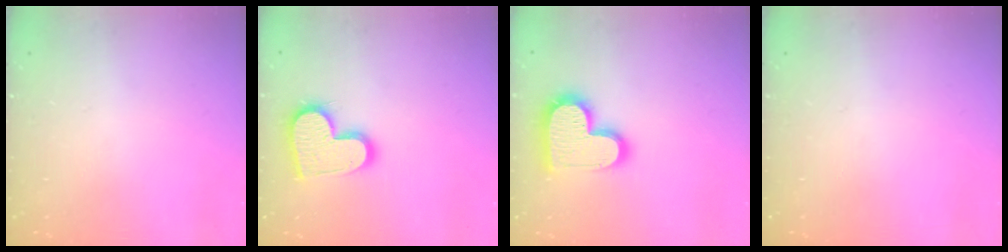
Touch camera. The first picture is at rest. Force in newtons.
{"total": 16.2, "press": 16.2, "slide": 1.3}
{"total": 16.8, "press": 16.7, "slide": 1.3}
{"total": 0.0}